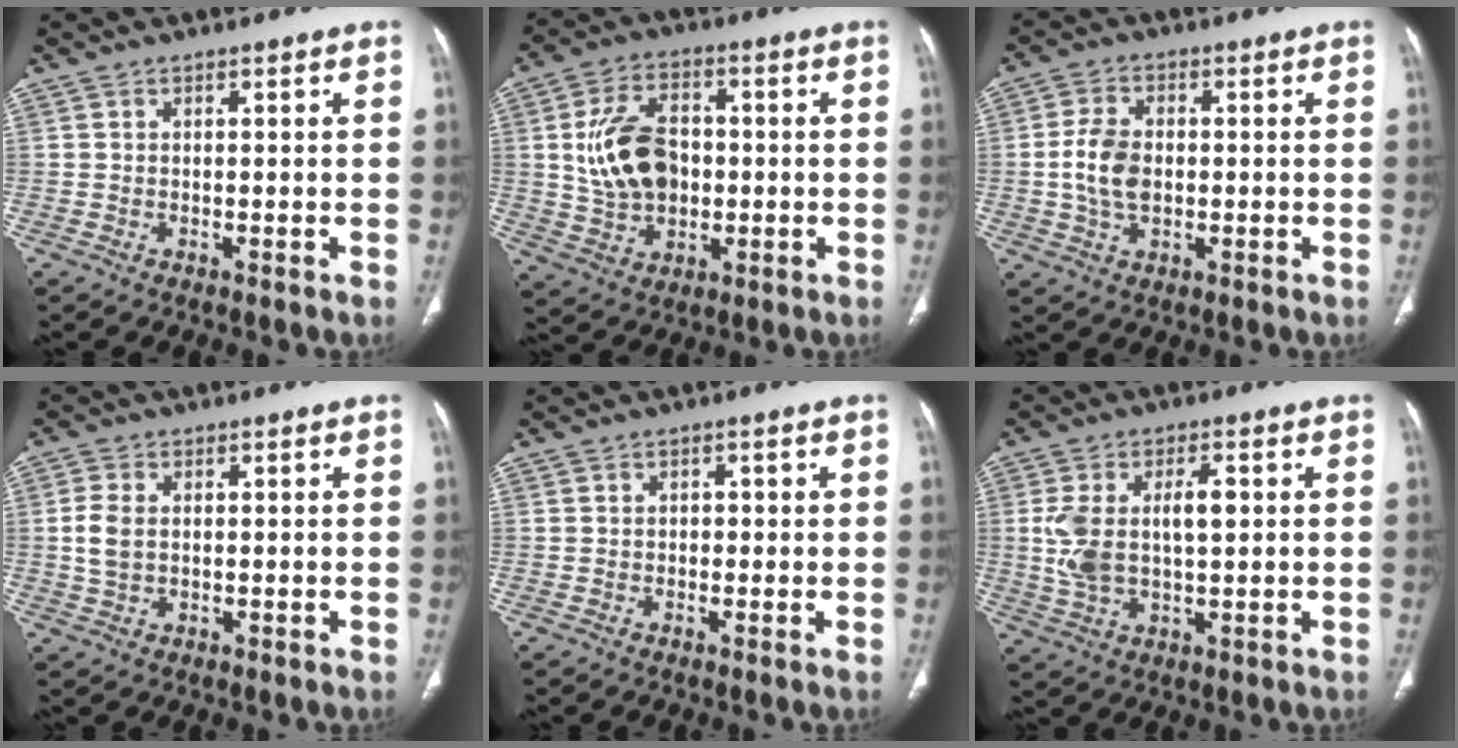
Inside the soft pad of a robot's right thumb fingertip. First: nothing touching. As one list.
[{"total": 13.3, "force": [0.3, 9.2, 9.6], "torque": [-0.153, 0.011, 0.012]}, {"total": 7.1, "force": [-0.4, 4.6, 5.4], "torque": [-0.107, 0.006, -0.007]}, {"total": 4.4, "force": [0.3, 2.9, 3.3], "torque": [-0.079, 0.003, 0.006]}, {"total": 0.9, "force": [0.0, 0.7, 0.5], "torque": [0.002, 0.002, -0.005]}, {"total": 10.4, "force": [1.2, 5.2, 8.9], "torque": [-0.183, 0.012, 0.029]}]